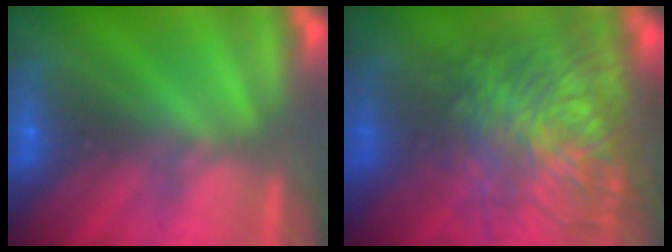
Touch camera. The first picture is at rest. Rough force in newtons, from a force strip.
{"total": 7.7}